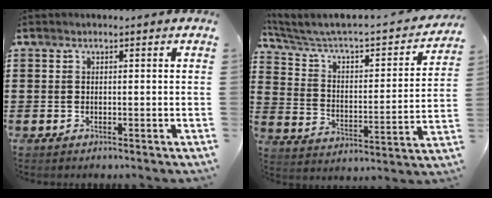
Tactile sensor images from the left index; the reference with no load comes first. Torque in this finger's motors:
{"motor_torque": [2.14, 0.00, 0.84, 0.19]}